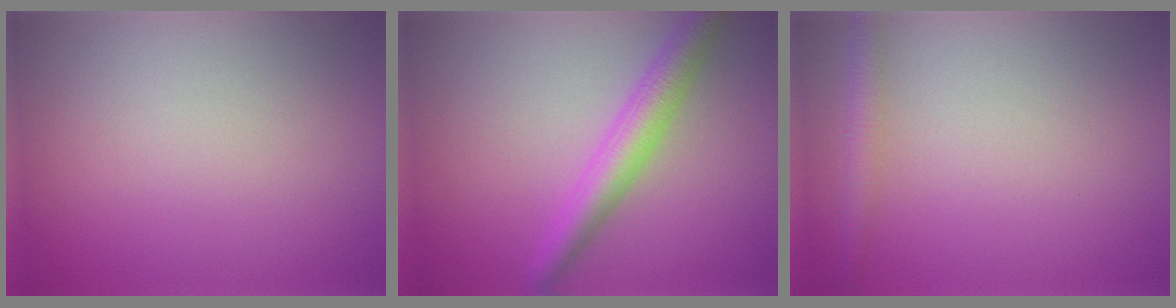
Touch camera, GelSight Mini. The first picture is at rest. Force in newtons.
{"total": 4.1, "press": 4.1, "slide": 0.1}
{"total": 2.2, "press": 2.2, "slide": 0.1}